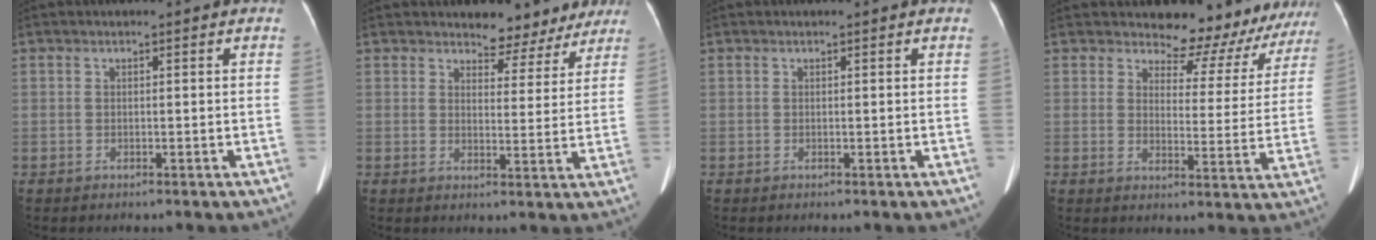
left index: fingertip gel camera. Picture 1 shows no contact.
{"total": 6.4, "force": [5.7, 2.8, 0.8], "torque": [0.000, -0.006, 0.069]}
{"total": 0.0}
{"total": 11.9, "force": [11.2, 3.9, 0.8], "torque": [0.015, -0.034, 0.109]}